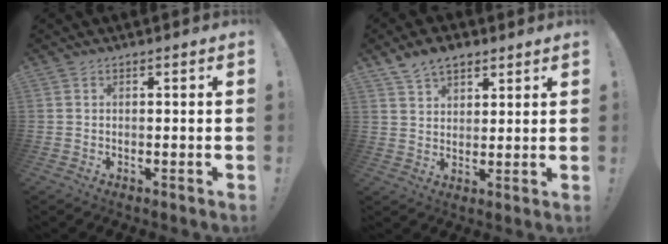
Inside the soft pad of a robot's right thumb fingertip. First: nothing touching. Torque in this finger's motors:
{"motor_torque": [-0.01, 0.07, 0.34, 0.34, 0.00]}